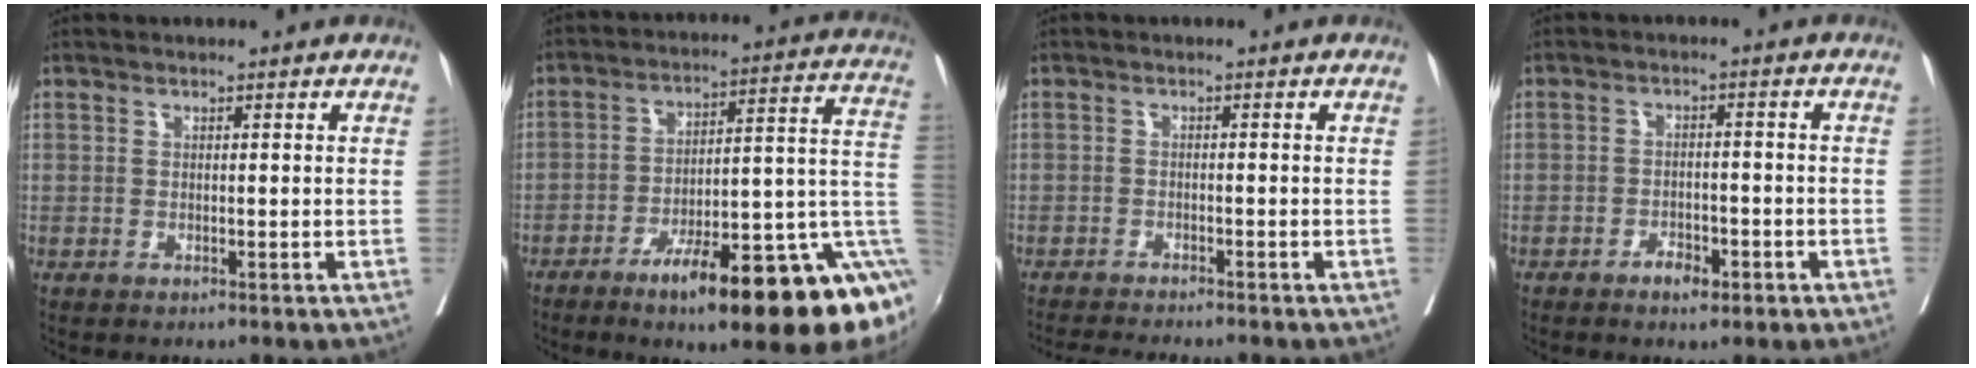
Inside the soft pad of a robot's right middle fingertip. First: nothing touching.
{"total": 22.2, "force": [-9.9, 4.1, 19.4], "torque": [-0.164, 0.032, -0.142]}
{"total": 7.8, "force": [-7.2, 0.3, 3.1], "torque": [-0.036, -0.014, -0.108]}
{"total": 3.9, "force": [-2.3, 1.9, 2.5], "torque": [-0.041, 0.009, -0.031]}